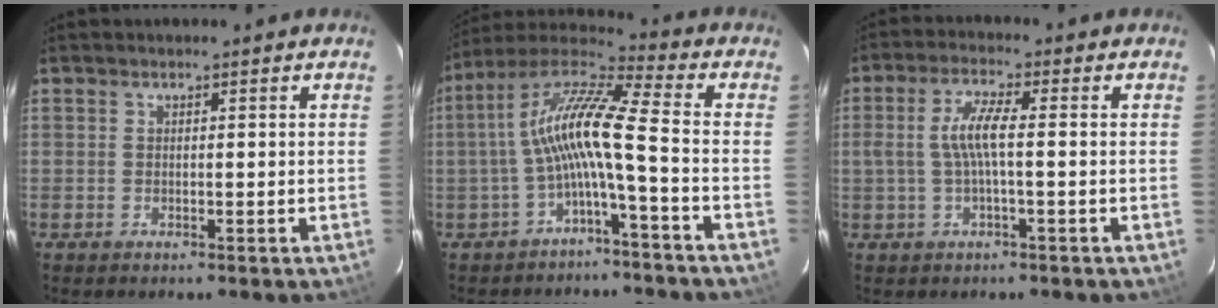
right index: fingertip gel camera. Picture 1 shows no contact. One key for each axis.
{"total": 11.4, "fx": -2.7, "fy": 0.4, "fz": 11.1, "tx": -0.227, "ty": 0.021, "tz": -0.058}
{"total": 5.3, "fx": -0.5, "fy": 0.6, "fz": 5.3, "tx": -0.107, "ty": 0.004, "tz": -0.006}